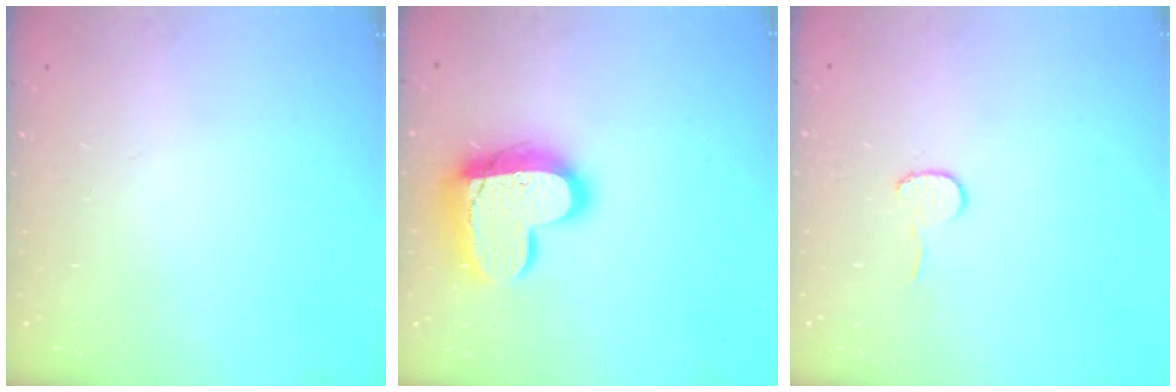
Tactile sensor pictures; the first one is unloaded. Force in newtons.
{"total": 17.3, "press": 17.2, "slide": 1.4}
{"total": 4.5, "press": 4.4, "slide": 0.4}